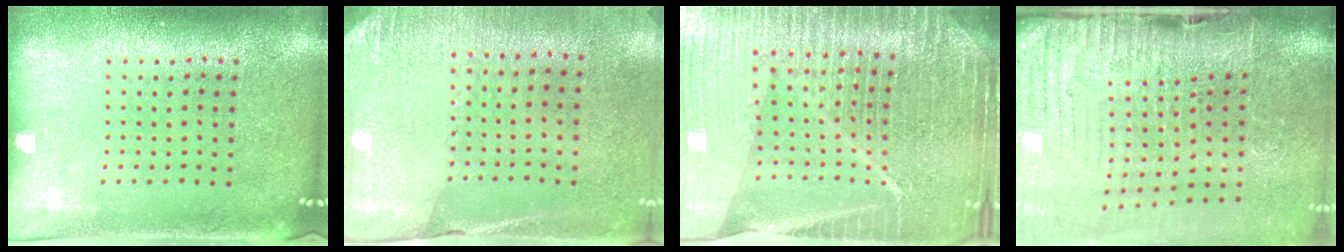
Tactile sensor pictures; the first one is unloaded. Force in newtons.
{"total": 2.7, "press": 2.4, "slide": 1.2}
{"total": 7.2, "press": 6.1, "slide": 3.8}
{"total": 4.3, "press": 3.6, "slide": 2.4}